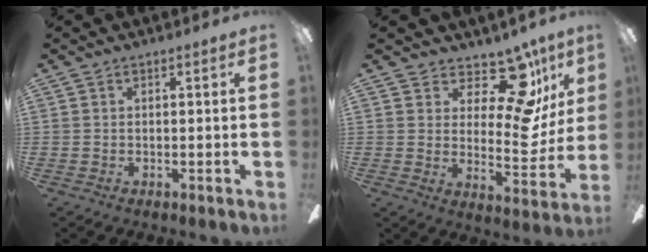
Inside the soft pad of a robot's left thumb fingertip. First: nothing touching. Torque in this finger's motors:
{"motor_torque": [0.63, 0.70, -0.45, 0.01, 0.00]}